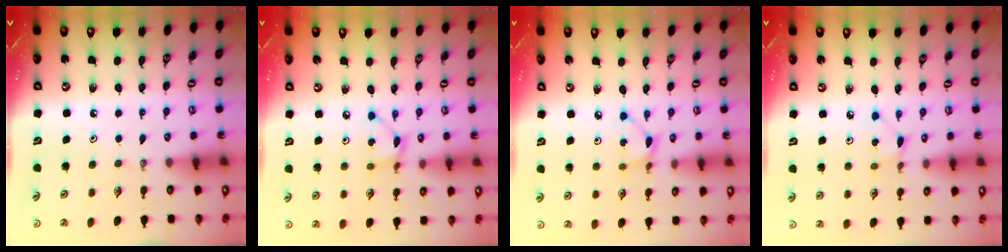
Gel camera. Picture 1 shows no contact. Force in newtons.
{"total": 3.0, "press": 3.0, "slide": 0.1}
{"total": 2.5, "press": 2.5, "slide": 0.1}
{"total": 1.2, "press": 1.2, "slide": 0.1}